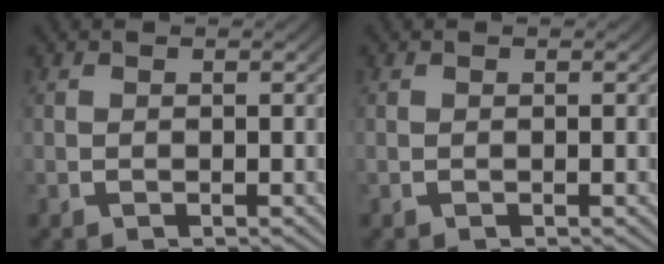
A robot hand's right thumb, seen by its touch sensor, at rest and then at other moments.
{"total": 0.0}